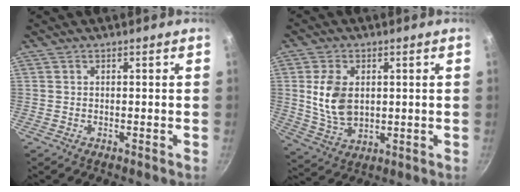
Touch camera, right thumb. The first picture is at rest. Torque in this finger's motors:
{"motor_torque": [-0.49, 0.45, 0.65, -0.53, 0.08]}